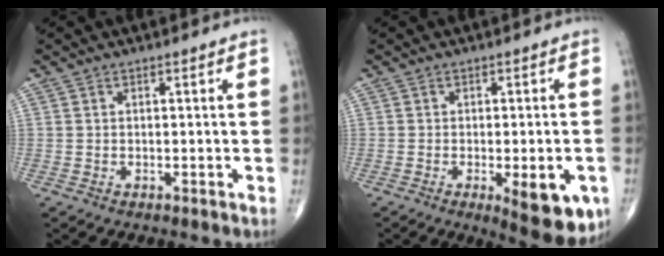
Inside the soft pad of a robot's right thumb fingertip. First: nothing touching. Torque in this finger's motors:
{"motor_torque": [1.09, 1.29, 0.98, -0.10, 0.25]}